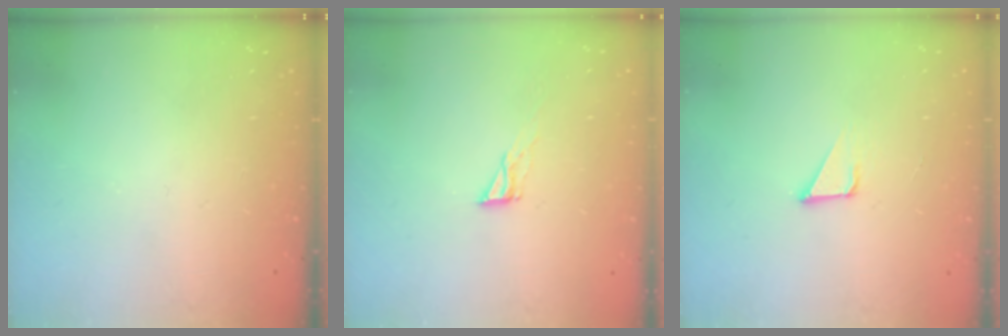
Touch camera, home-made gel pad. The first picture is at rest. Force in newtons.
{"total": 4.3, "press": 4.2, "slide": 0.3}
{"total": 2.2, "press": 2.2, "slide": 0.2}